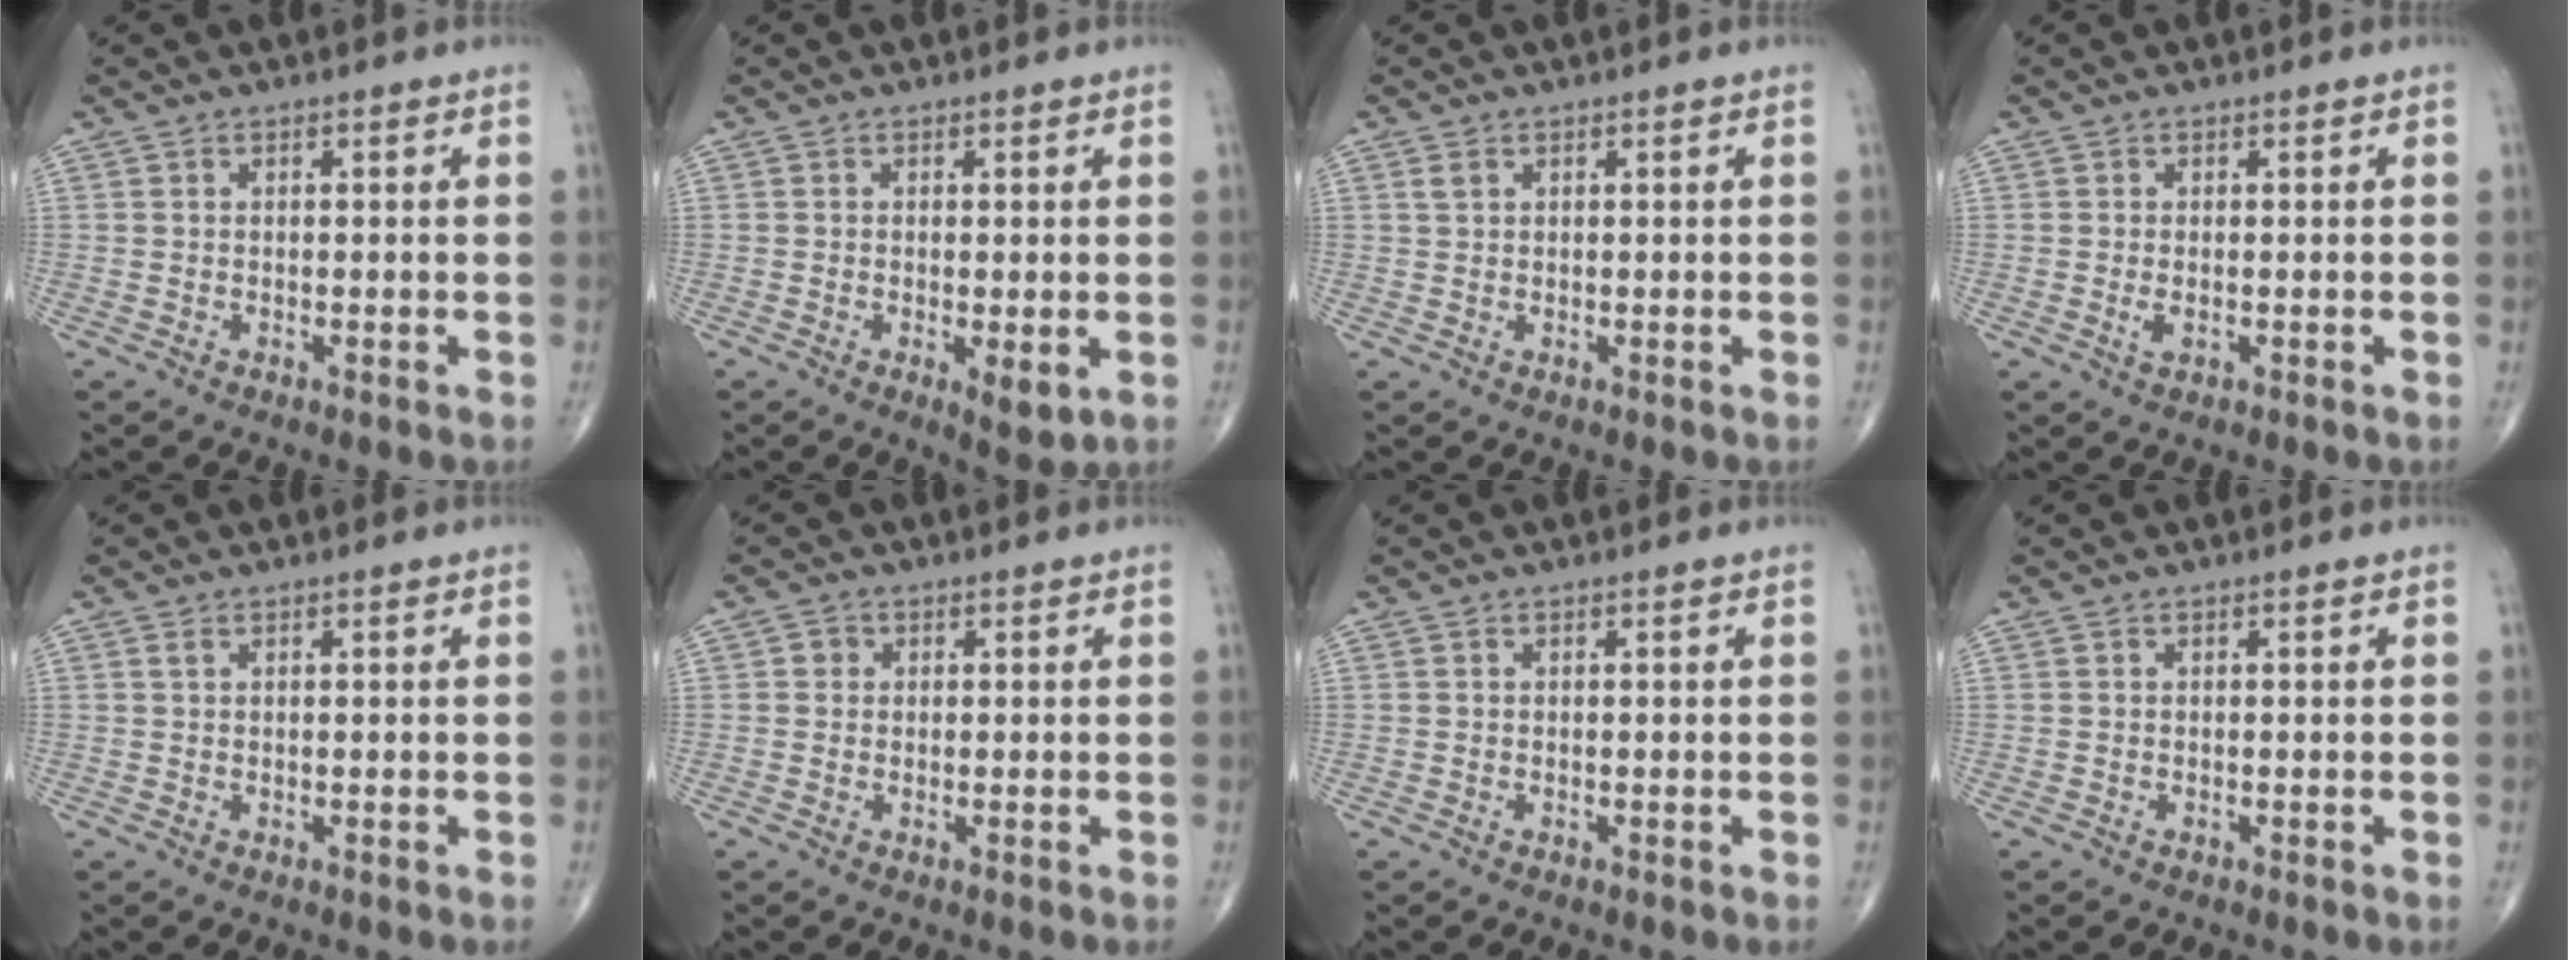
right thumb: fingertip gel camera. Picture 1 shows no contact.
{"total": 3.9, "force": [-0.8, 1.3, 3.6], "torque": [-0.054, -0.012, -0.012]}
{"total": 1.2, "force": [0.7, 0.7, 0.6], "torque": [-0.010, 0.004, 0.014]}
{"total": 1.4, "force": [-0.2, 0.6, 1.3], "torque": [-0.026, -0.006, -0.004]}
{"total": 0.6, "force": [0.4, 0.3, 0.4], "torque": [-0.008, 0.004, 0.008]}
{"total": 1.4, "force": [0.2, 1.4, 0.4], "torque": [0.001, 0.002, -0.001]}
{"total": 0.0}
{"total": 0.0}